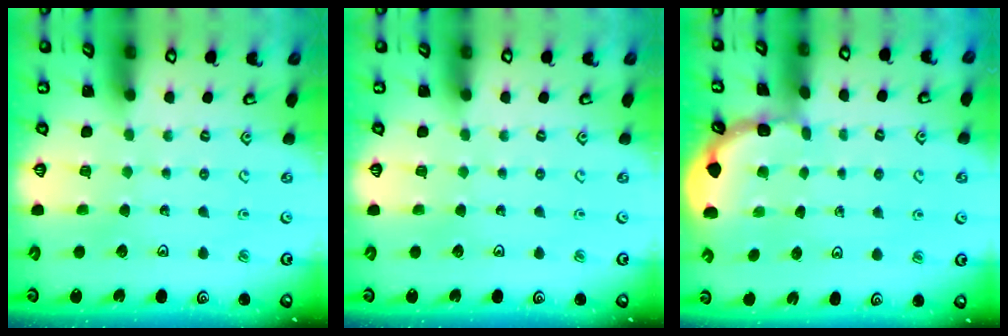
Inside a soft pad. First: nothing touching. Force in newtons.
{"total": 0.0}
{"total": 1.7, "press": 1.7, "slide": 0.1}